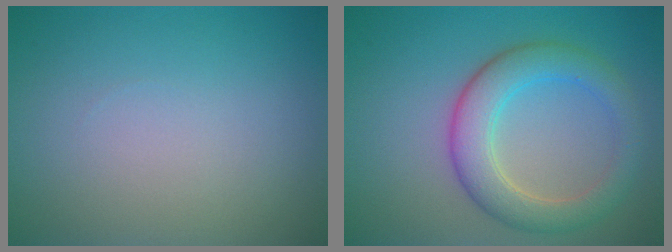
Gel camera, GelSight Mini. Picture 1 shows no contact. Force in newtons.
{"total": 5.0, "press": 5.0, "slide": 0.1}